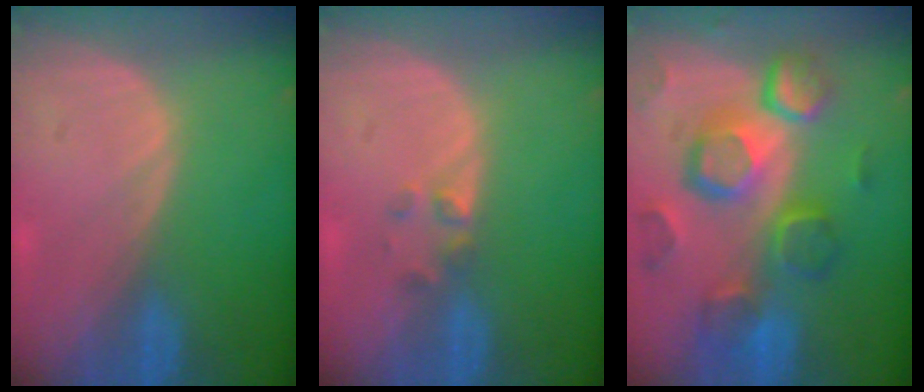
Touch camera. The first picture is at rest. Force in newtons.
{"total": 1.9, "press": 1.7, "slide": 0.8}
{"total": 12.3, "press": 10.6, "slide": 6.2}